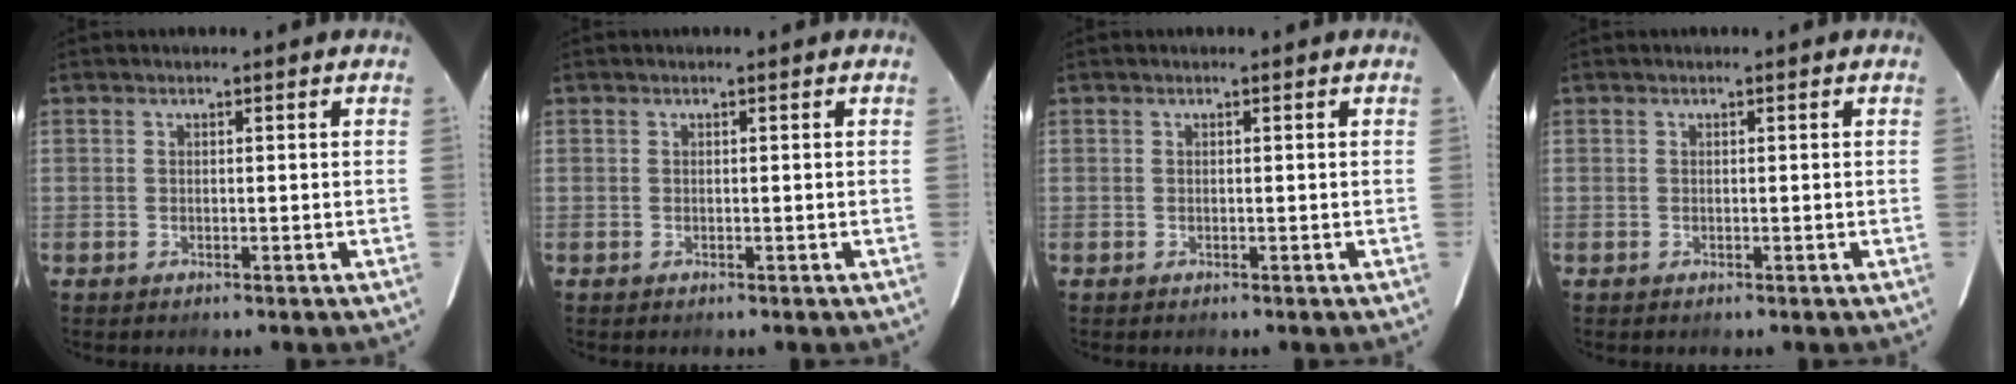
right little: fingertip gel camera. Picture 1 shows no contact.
{"total": 0.0}
{"total": 0.0}
{"total": 0.0}